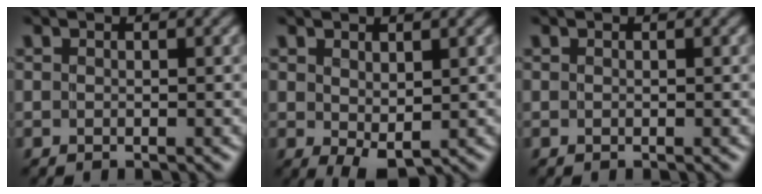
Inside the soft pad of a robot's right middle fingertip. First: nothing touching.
{"total": 2.1, "force": [0.3, 1.3, 1.6], "torque": [-0.032, -0.002, 0.010]}
{"total": 0.0}